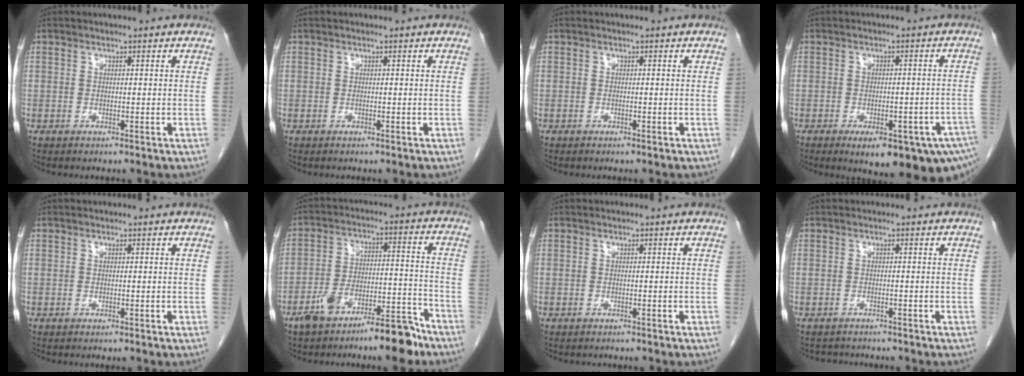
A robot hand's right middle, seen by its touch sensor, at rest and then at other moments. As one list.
[{"total": 0.0}, {"total": 0.0}, {"total": 15.2, "force": [-9.4, 4.4, 11.2], "torque": [-0.100, -0.002, -0.110]}, {"total": 0.0}, {"total": 10.0, "force": [-7.6, 2.4, 6.1], "torque": [-0.105, 0.025, -0.128]}, {"total": 0.7, "force": [-0.6, 0.2, 0.1], "torque": [-0.013, -0.002, -0.011]}, {"total": 2.5, "force": [-2.3, 0.8, 0.0], "torque": [-0.003, -0.006, -0.033]}]